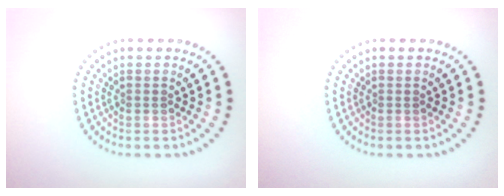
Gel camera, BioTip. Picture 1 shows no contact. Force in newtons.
{"total": 0.0}